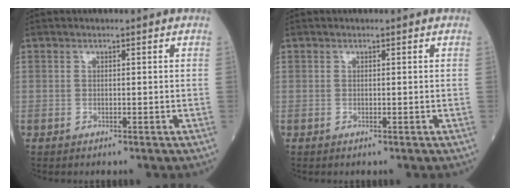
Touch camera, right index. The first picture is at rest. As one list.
[{"total": 0.0}]